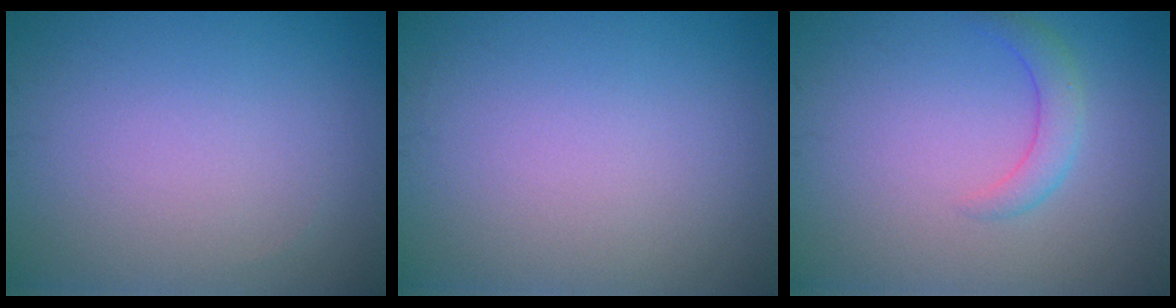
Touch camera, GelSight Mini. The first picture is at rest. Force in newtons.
{"total": 0.0}
{"total": 2.0, "press": 2.0, "slide": 0.1}